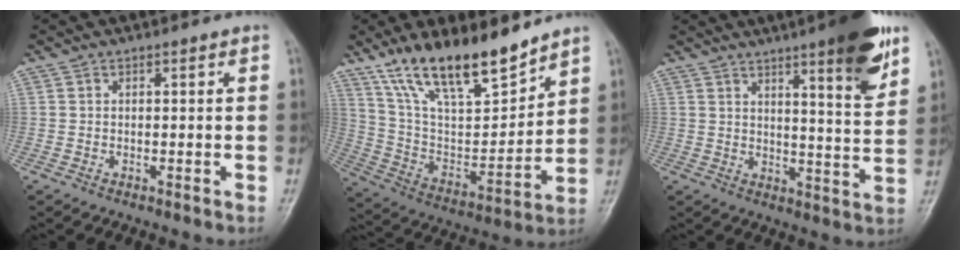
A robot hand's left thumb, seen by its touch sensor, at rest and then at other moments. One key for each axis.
{"total": 19.4, "fx": 14.5, "fy": 6.1, "fz": 11.3, "tx": -0.162, "ty": -0.073, "tz": 0.269}
{"total": 13.3, "fx": 8.0, "fy": 1.9, "fz": 10.5, "tx": -0.127, "ty": -0.044, "tz": 0.110}